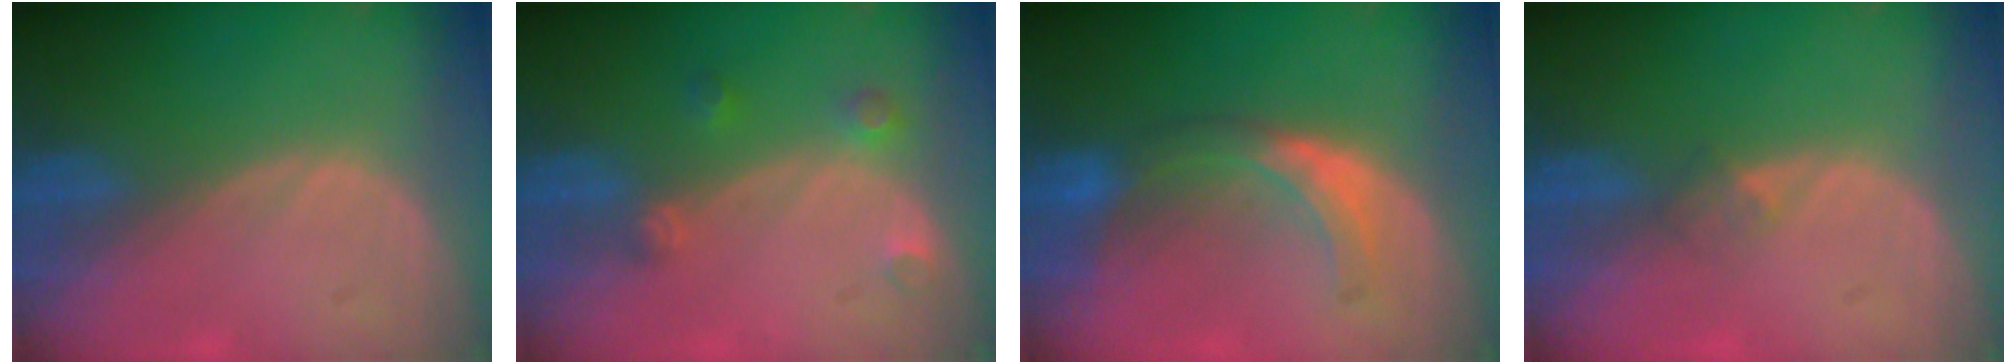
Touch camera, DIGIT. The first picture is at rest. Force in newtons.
{"total": 2.6, "press": 2.6, "slide": 0.2}
{"total": 5.9, "press": 5.9, "slide": 0.6}
{"total": 1.5, "press": 1.2, "slide": 1.0}